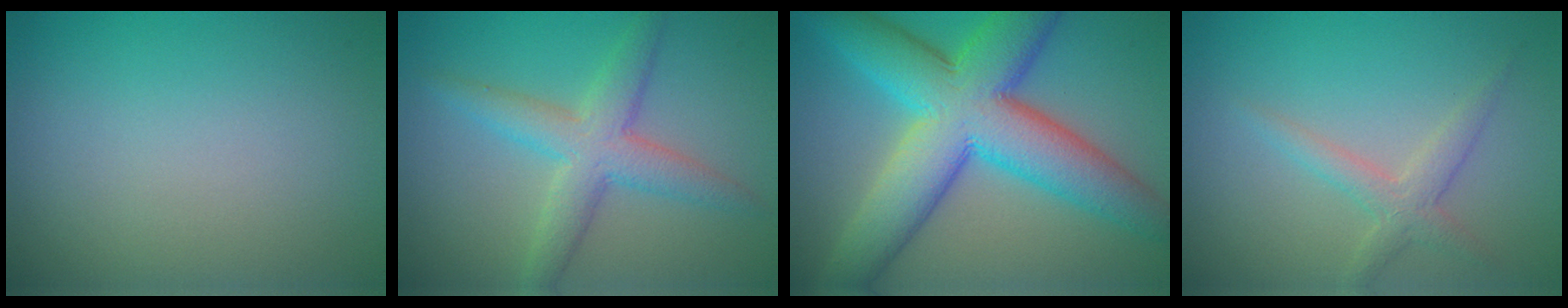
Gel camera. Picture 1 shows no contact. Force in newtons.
{"total": 4.4, "press": 4.4, "slide": 0.0}
{"total": 11.8, "press": 11.8, "slide": 0.0}
{"total": 2.2, "press": 2.2, "slide": 0.0}